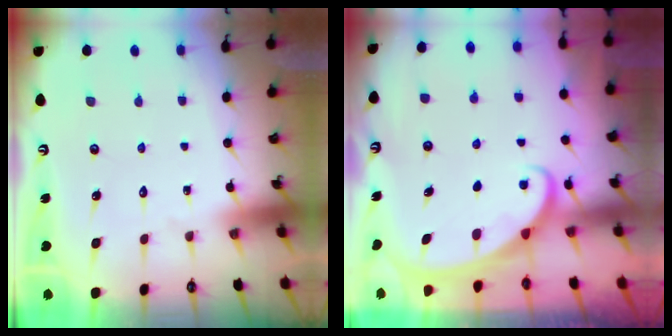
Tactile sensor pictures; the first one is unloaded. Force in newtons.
{"total": 2.2, "press": 2.2, "slide": 0.1}